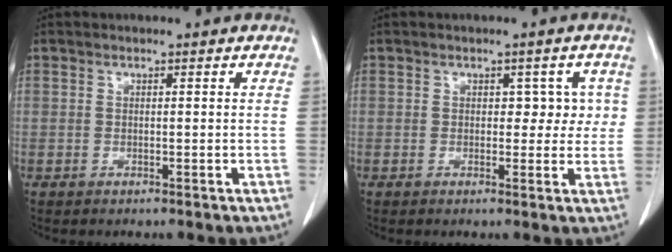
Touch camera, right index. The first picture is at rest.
{"total": 3.5, "force": [0.6, 2.4, 2.4], "torque": [-0.012, 0.016, 0.005]}